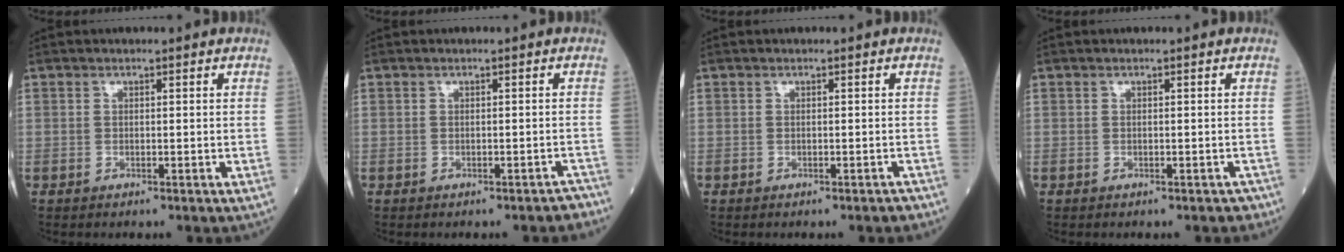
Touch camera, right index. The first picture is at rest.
{"total": 2.4, "force": [-2.1, 0.8, 0.8], "torque": [-0.002, -0.001, -0.023]}
{"total": 1.0, "force": [-0.9, 0.3, 0.5], "torque": [-0.008, -0.002, -0.009]}
{"total": 1.4, "force": [-1.1, 0.7, 0.6], "torque": [-0.005, 0.001, -0.011]}